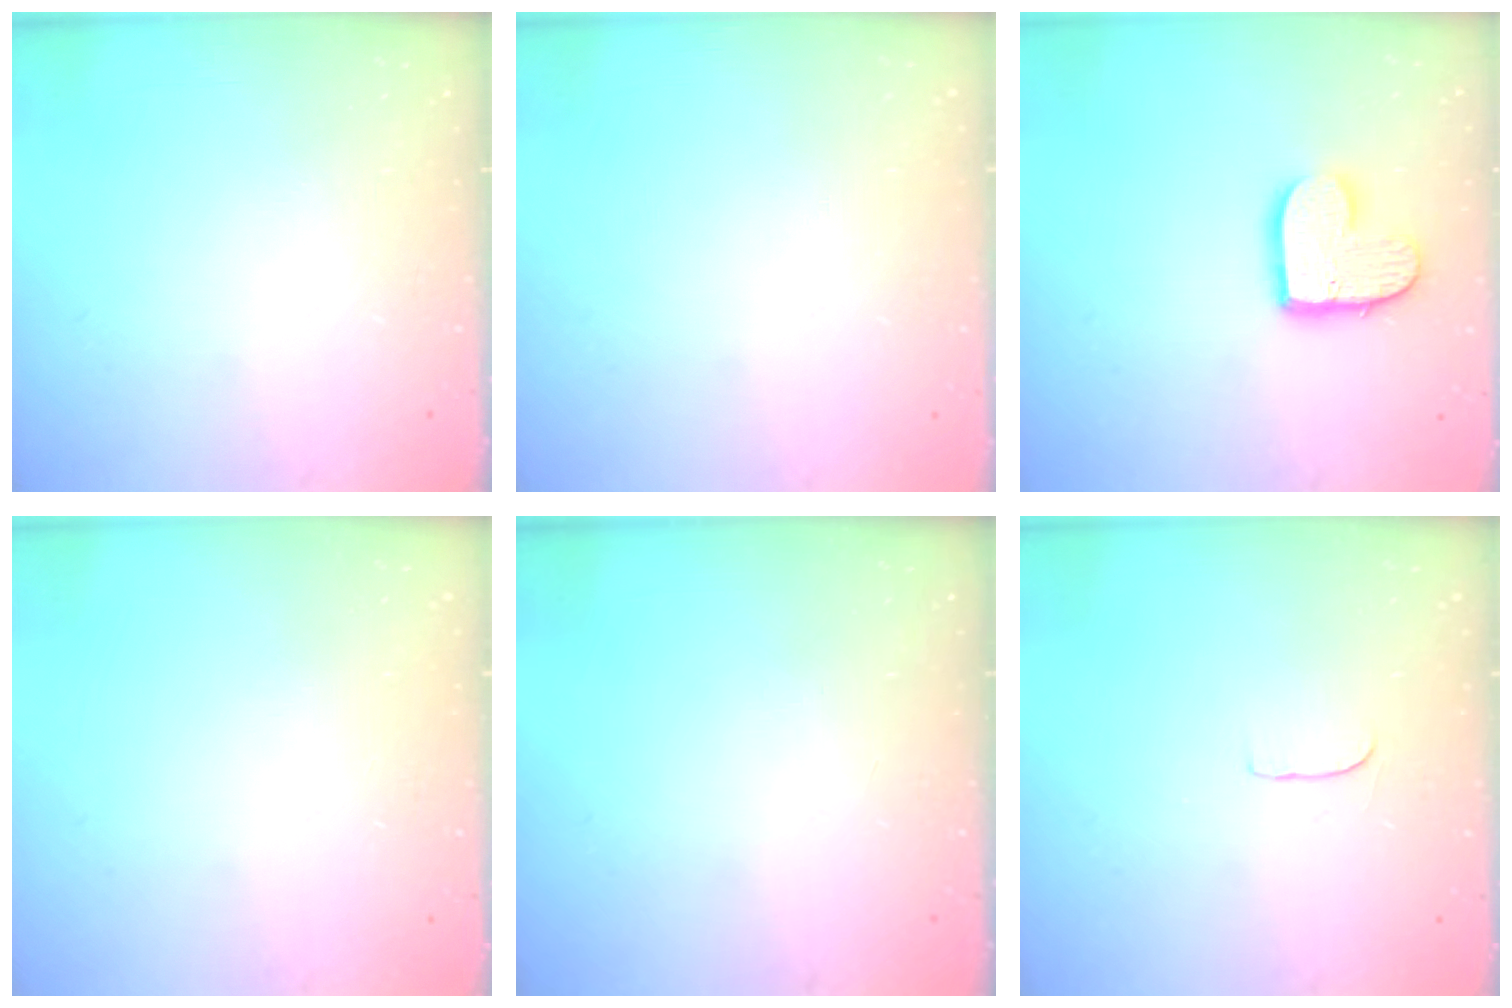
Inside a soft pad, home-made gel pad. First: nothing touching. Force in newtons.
{"total": 0.0}
{"total": 11.1, "press": 11.1, "slide": 0.5}
{"total": 0.0}
{"total": 0.0}
{"total": 4.1, "press": 4.1, "slide": 0.3}